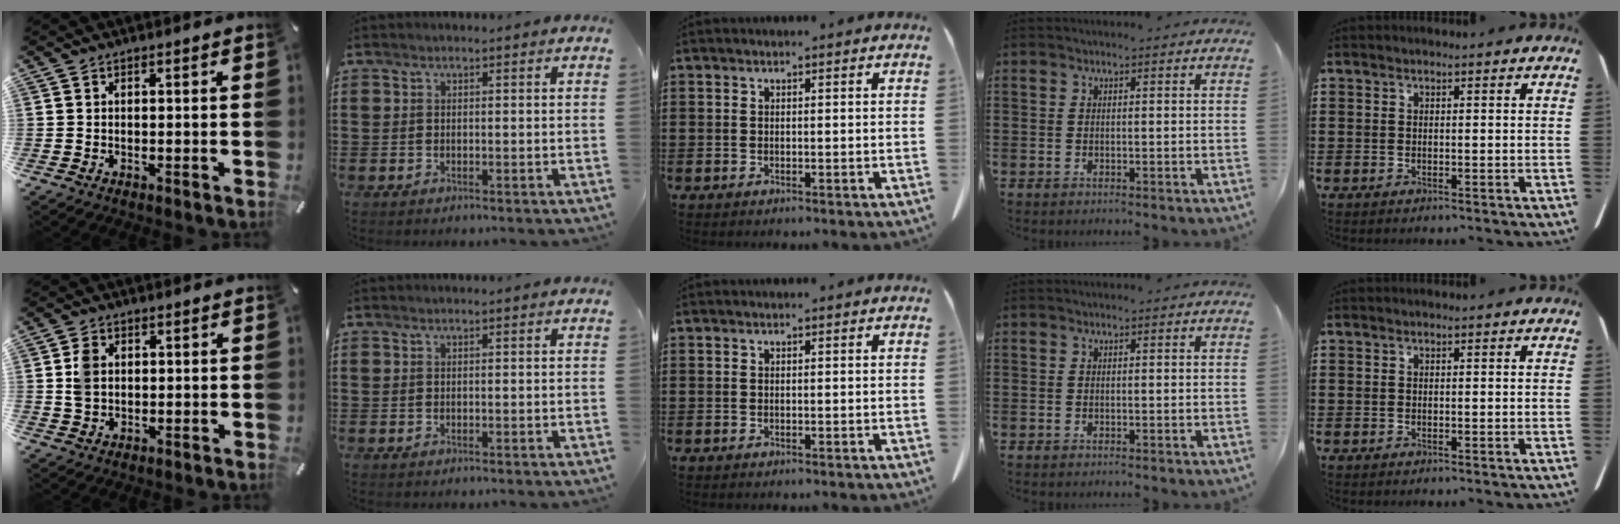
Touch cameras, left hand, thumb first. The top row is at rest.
{"thumb": {"total": 4.6, "force": [0.6, 3.6, 2.8], "torque": [-0.057, 0.003, 0.009]}}